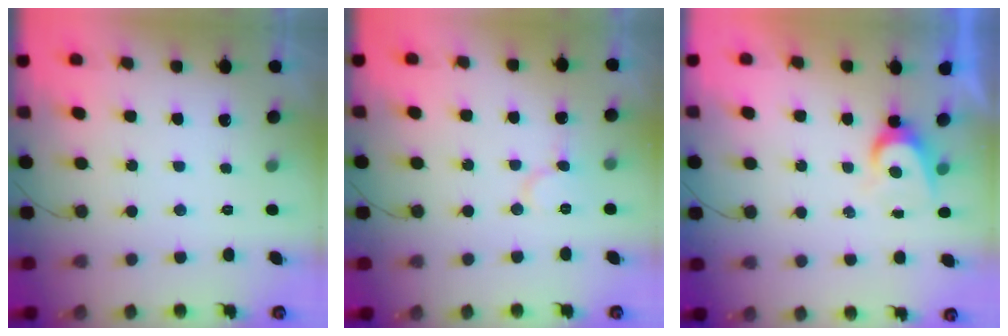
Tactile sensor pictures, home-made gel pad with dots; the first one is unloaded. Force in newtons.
{"total": 7.4, "press": 7.3, "slide": 0.4}
{"total": 5.5, "press": 5.5, "slide": 0.6}